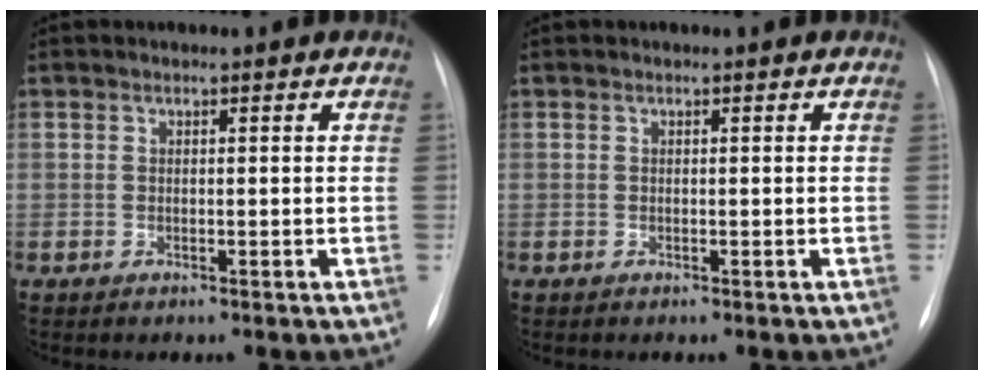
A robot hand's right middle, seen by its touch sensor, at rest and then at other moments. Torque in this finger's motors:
{"motor_torque": [0.02, 0.05, -0.02, 0.01]}